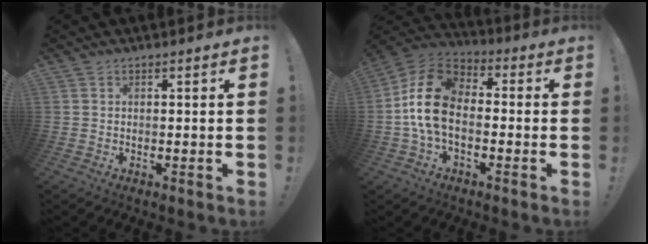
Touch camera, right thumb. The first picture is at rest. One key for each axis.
{"total": 16.1, "fx": -1.3, "fy": 10.6, "fz": 12.1, "tx": -0.235, "ty": 0.030, "tz": -0.015}